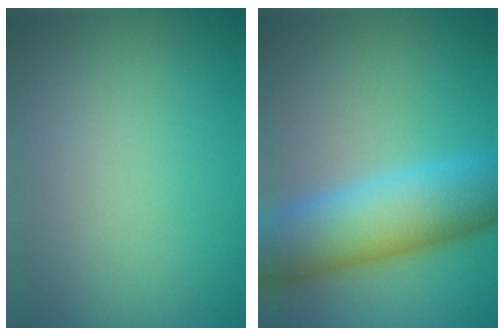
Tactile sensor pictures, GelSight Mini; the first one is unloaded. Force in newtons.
{"total": 9.1, "press": 9.1, "slide": 0.3}